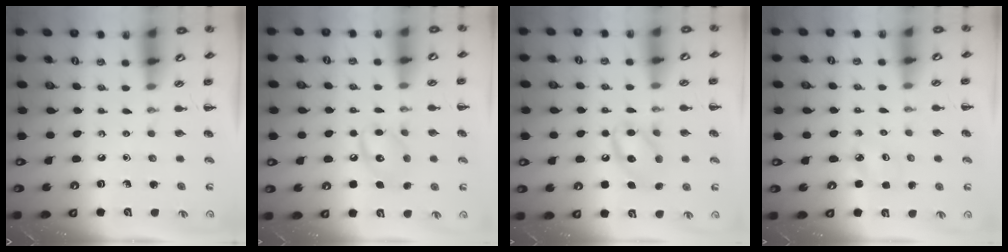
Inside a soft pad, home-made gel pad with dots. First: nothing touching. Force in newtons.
{"total": 10.3, "press": 10.3, "slide": 0.8}
{"total": 12.8, "press": 12.8, "slide": 1.2}
{"total": 2.5, "press": 2.4, "slide": 0.6}